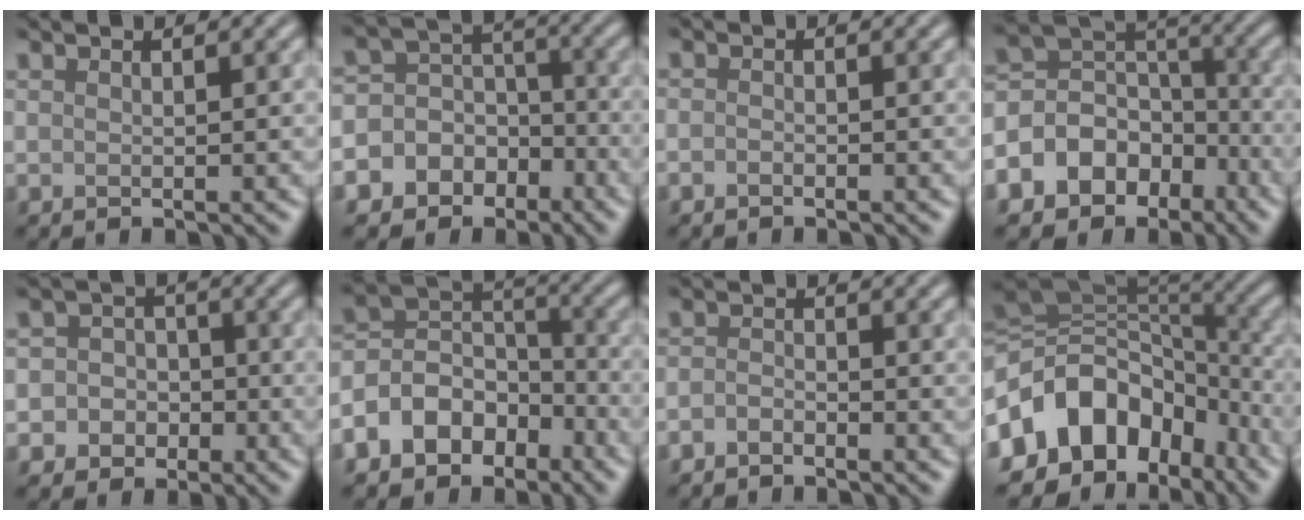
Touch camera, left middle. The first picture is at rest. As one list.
[{"total": 9.8, "force": [-5.0, 8.2, 1.9], "torque": [-0.039, 0.006, -0.094]}, {"total": 0.7, "force": [-0.5, 0.3, 0.4], "torque": [-0.006, -0.001, -0.012]}, {"total": 8.7, "force": [-4.4, 6.6, 3.4], "torque": [-0.066, 0.018, -0.091]}, {"total": 4.4, "force": [-1.4, 4.0, 1.0], "torque": [0.013, 0.011, -0.041]}, {"total": 7.4, "force": [-4.2, 5.0, 3.4], "torque": [-0.059, 0.007, -0.092]}, {"total": 1.4, "force": [-1.2, 0.5, 0.5], "torque": [-0.011, 0.002, -0.028]}, {"total": 12.8, "force": [-4.3, 9.4, 7.6], "torque": [-0.153, 0.012, -0.088]}]